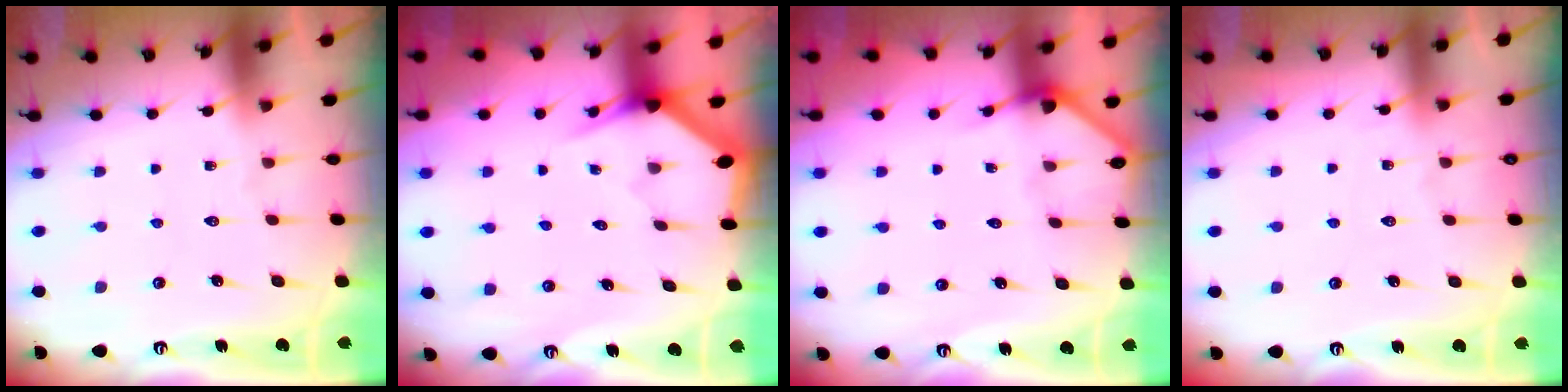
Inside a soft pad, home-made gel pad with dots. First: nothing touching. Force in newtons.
{"total": 3.0, "press": 3.0, "slide": 0.2}
{"total": 3.4, "press": 3.4, "slide": 0.3}
{"total": 4.8, "press": 4.7, "slide": 0.5}